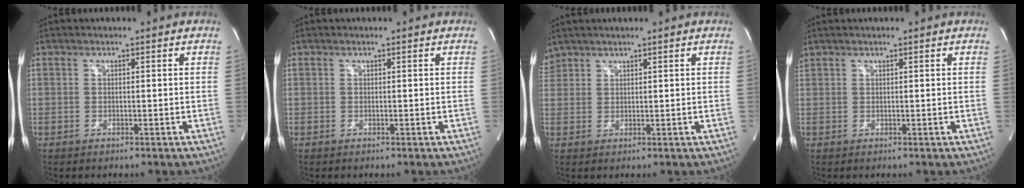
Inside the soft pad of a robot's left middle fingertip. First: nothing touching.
{"total": 0.0}
{"total": 2.5, "force": [2.3, 1.0, 0.0], "torque": [-0.004, 0.016, 0.049]}
{"total": 0.8, "force": [0.8, 0.0, 0.2], "torque": [-0.014, 0.016, 0.021]}